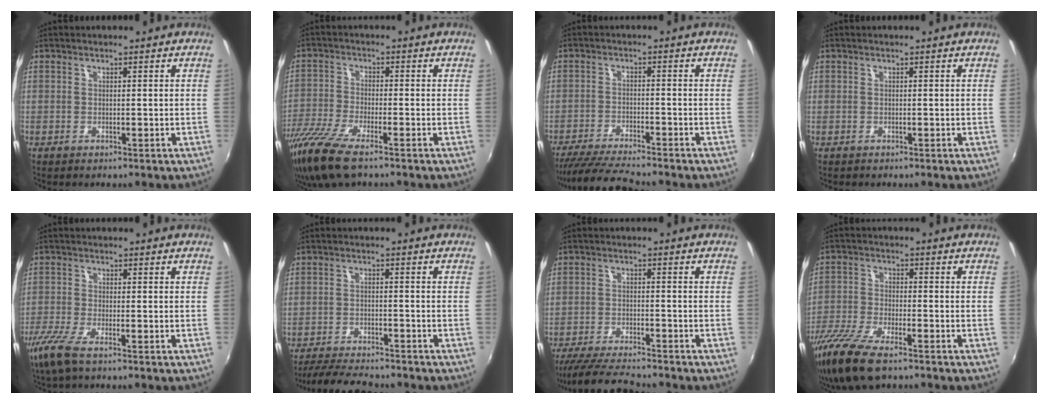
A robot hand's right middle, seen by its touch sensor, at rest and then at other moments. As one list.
[{"total": 11.5, "force": [-8.2, 2.3, 7.7], "torque": [-0.179, -0.041, -0.161]}, {"total": 10.1, "force": [-9.2, 0.4, 4.1], "torque": [-0.103, -0.015, -0.161]}, {"total": 0.6, "force": [-0.3, 0.5, -0.1], "torque": [0.001, 0.002, -0.003]}, {"total": 7.0, "force": [-4.9, 1.3, 4.8], "torque": [-0.120, -0.023, -0.095]}, {"total": 9.7, "force": [-8.9, 1.6, 3.6], "torque": [-0.095, -0.012, -0.142]}, {"total": 10.8, "force": [-9.9, 1.0, 4.4], "torque": [-0.111, -0.016, -0.170]}, {"total": 12.4, "force": [-9.0, 3.4, 7.8], "torque": [-0.181, -0.038, -0.178]}]